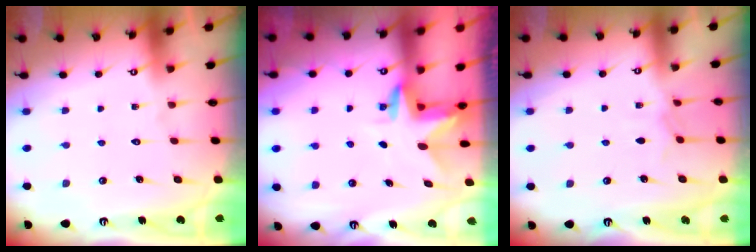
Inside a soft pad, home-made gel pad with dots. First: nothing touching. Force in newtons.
{"total": 3.1, "press": 3.1, "slide": 0.2}
{"total": 5.2, "press": 5.1, "slide": 0.6}